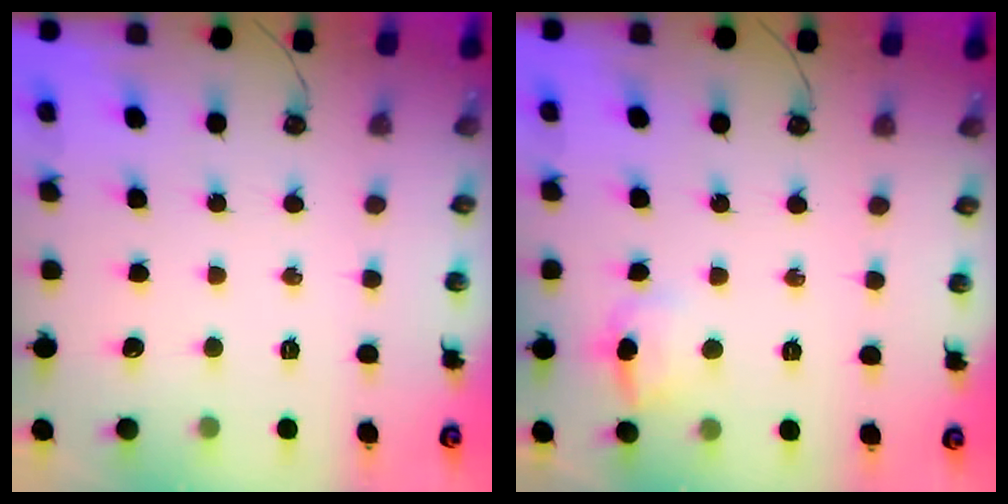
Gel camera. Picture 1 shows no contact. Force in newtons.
{"total": 6.9, "press": 6.7, "slide": 1.2}